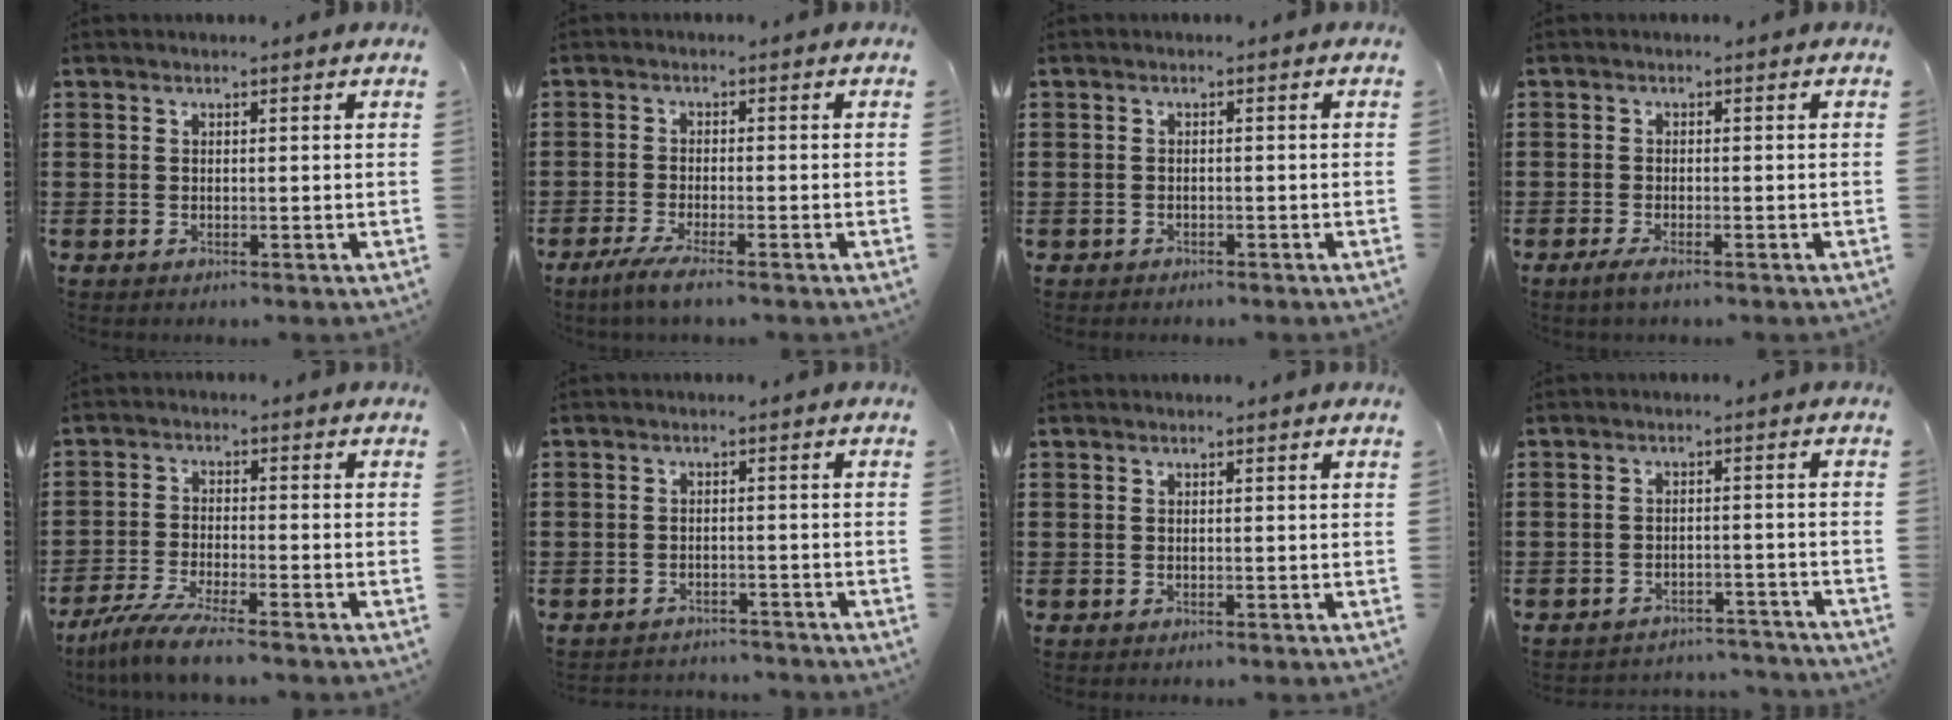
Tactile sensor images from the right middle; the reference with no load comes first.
{"total": 3.0, "force": [-2.2, -0.1, 2.1], "torque": [-0.048, -0.010, -0.043]}
{"total": 0.6, "force": [-0.5, 0.2, 0.0], "torque": [-0.001, 0.002, -0.013]}
{"total": 1.4, "force": [-0.8, 0.1, 1.1], "torque": [-0.028, -0.006, -0.016]}
{"total": 5.7, "force": [-4.9, -0.3, 2.9], "torque": [-0.074, -0.023, -0.098]}
{"total": 2.2, "force": [-2.2, 0.4, -0.3], "torque": [0.000, 0.001, -0.051]}
{"total": 0.0}
{"total": 2.9, "force": [-2.8, 0.3, 0.0], "torque": [-0.006, 0.001, -0.061]}